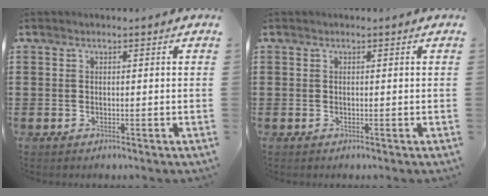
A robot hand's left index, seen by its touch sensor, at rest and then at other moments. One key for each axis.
{"total": 0.0}